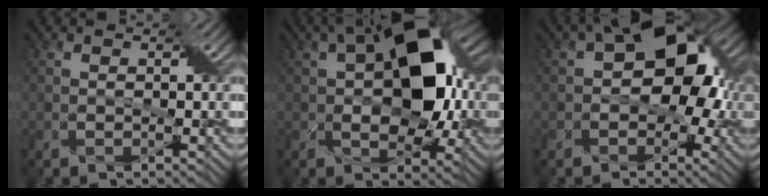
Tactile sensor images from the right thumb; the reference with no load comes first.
{"total": 13.4, "force": [1.8, 7.7, 10.8], "torque": [-0.161, 0.017, 0.023]}
{"total": 10.9, "force": [1.0, 7.0, 8.3], "torque": [-0.111, 0.015, 0.002]}